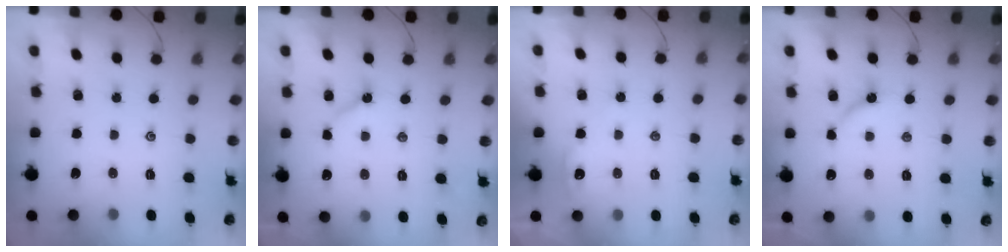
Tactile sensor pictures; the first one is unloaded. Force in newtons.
{"total": 3.5, "press": 3.5, "slide": 0.3}
{"total": 2.6, "press": 2.6, "slide": 0.3}
{"total": 4.1, "press": 4.0, "slide": 0.4}